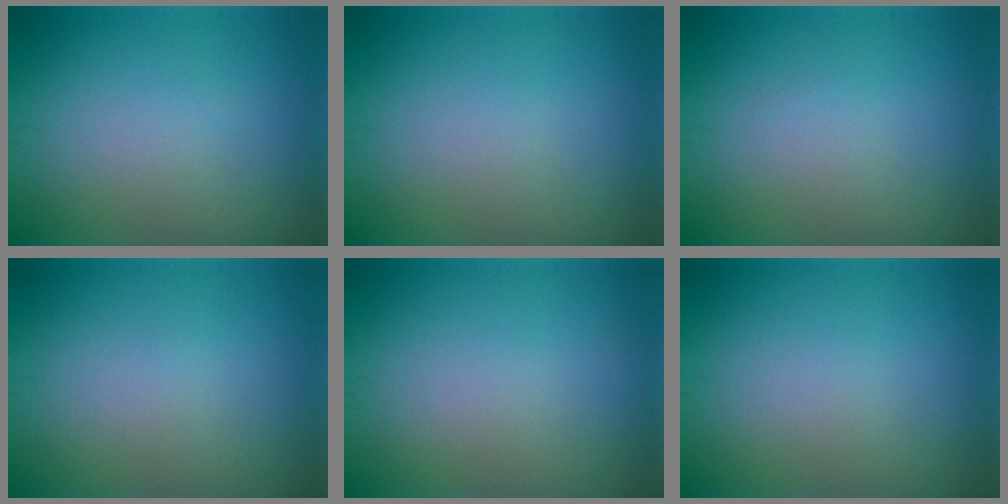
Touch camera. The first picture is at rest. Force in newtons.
{"total": 0.0}
{"total": 0.0}
{"total": 0.0}
{"total": 0.0}
{"total": 0.0}